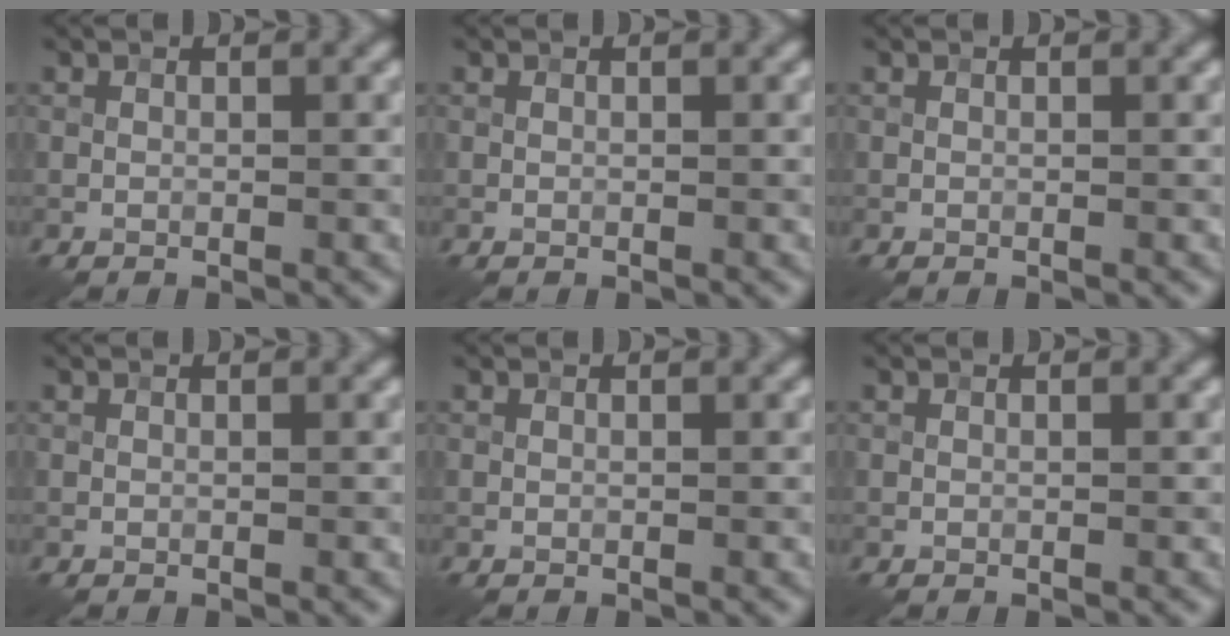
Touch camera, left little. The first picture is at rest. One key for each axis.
{"total": 0.0}
{"total": 0.0}
{"total": 0.0}
{"total": 0.0}
{"total": 0.0}